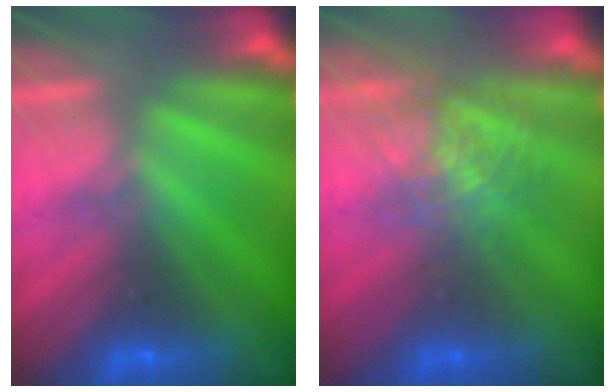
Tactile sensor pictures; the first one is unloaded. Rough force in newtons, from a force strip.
{"total": 2.7}